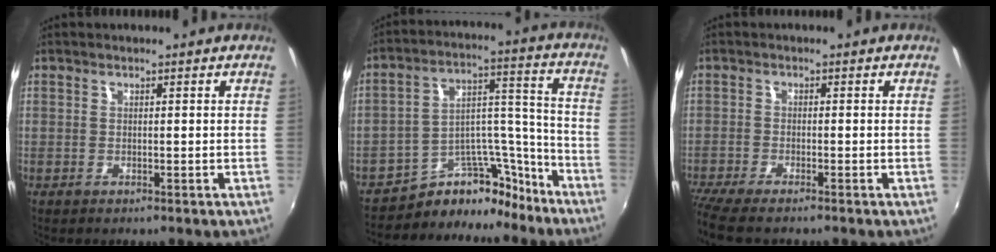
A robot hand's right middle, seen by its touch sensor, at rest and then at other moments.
{"total": 13.2, "force": [-11.1, 6.2, 3.5], "torque": [-0.040, 0.077, -0.169]}
{"total": 6.9, "force": [-5.8, 0.4, 3.6], "torque": [-0.086, -0.038, -0.107]}